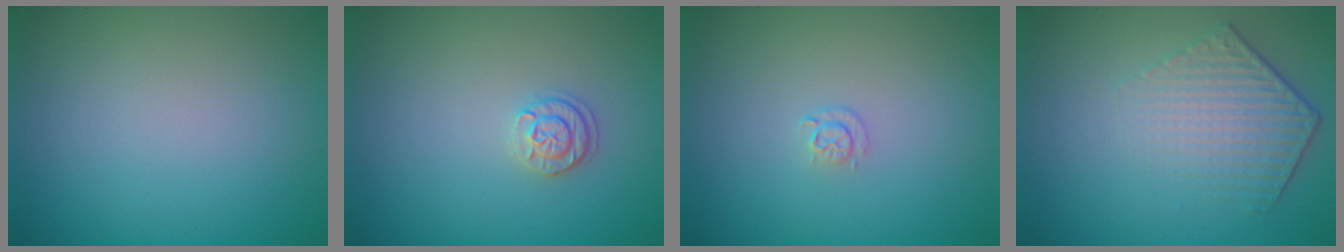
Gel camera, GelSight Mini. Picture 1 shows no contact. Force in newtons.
{"total": 1.7, "press": 1.6, "slide": 0.4}
{"total": 0.9, "press": 0.6, "slide": 0.6}
{"total": 4.3, "press": 3.1, "slide": 3.1}